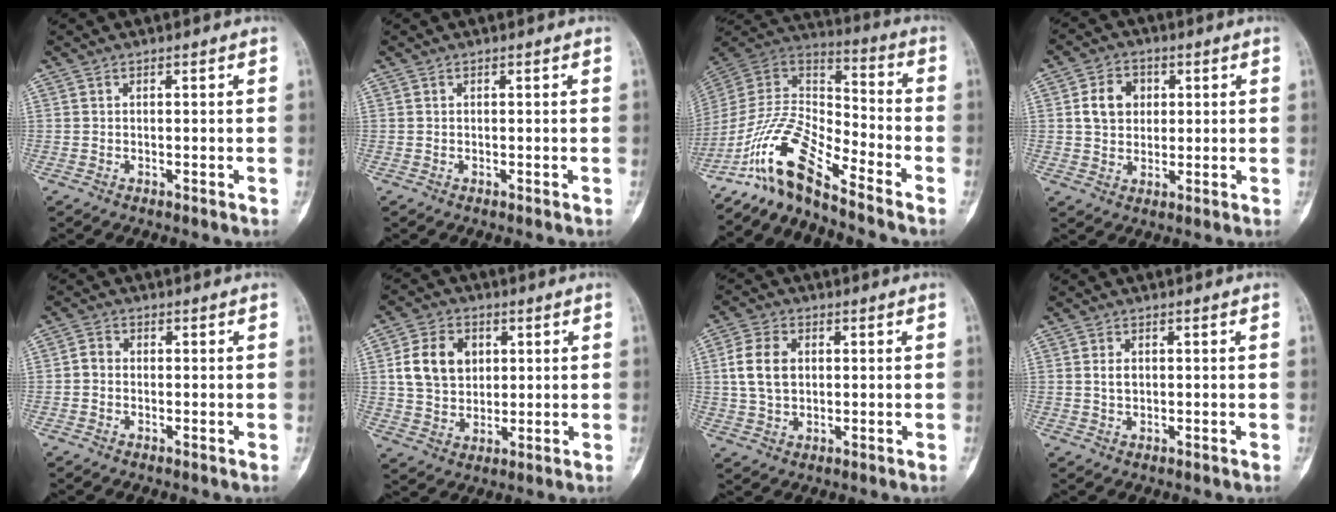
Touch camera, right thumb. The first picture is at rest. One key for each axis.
{"total": 0.0}
{"total": 12.7, "fx": -10.4, "fy": 2.5, "fz": 6.9, "tx": -0.141, "ty": 0.090, "tz": -0.209}
{"total": 7.0, "fx": 1.5, "fy": 5.7, "fz": 3.9, "tx": -0.044, "ty": 0.002, "tz": 0.023}
{"total": 2.2, "fx": -0.3, "fy": 1.8, "fz": 1.1, "tx": -0.011, "ty": 0.007, "tz": -0.012}
{"total": 10.6, "fx": 2.6, "fy": 8.2, "fz": 6.2, "tx": -0.084, "ty": -0.002, "tz": 0.049}
{"total": 7.6, "fx": 1.2, "fy": 5.3, "fz": 5.3, "tx": -0.095, "ty": 0.004, "tz": 0.023}
{"total": 2.0, "fx": 0.3, "fy": 1.3, "fz": 1.5, "tx": -0.020, "ty": -0.001, "tz": 0.007}